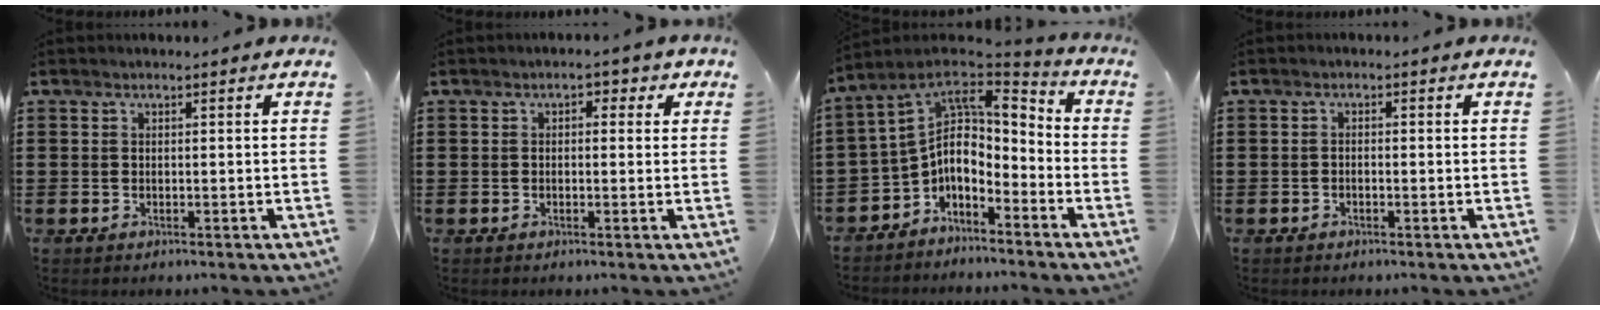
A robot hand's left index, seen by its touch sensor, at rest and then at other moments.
{"total": 1.7, "force": [-0.1, 1.1, 1.3], "torque": [-0.030, 0.009, -0.008]}
{"total": 7.2, "force": [-2.6, 4.3, 5.1], "torque": [-0.120, -0.006, -0.060]}
{"total": 0.7, "force": [-0.6, 0.2, 0.2], "torque": [-0.007, -0.003, -0.012]}